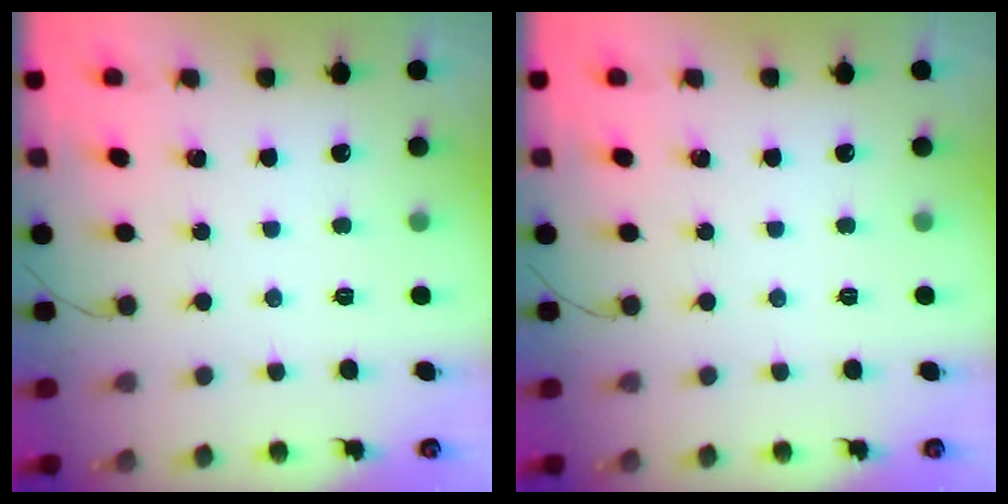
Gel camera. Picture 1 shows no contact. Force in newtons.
{"total": 0.0}